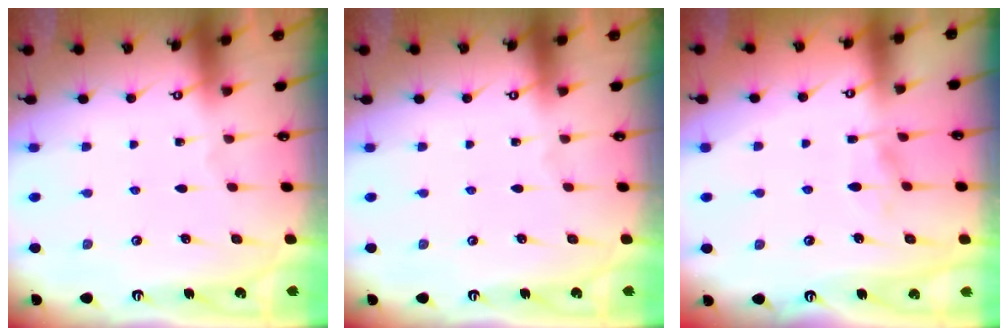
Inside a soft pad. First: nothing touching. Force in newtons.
{"total": 0.0}
{"total": 4.0, "press": 4.0, "slide": 0.4}